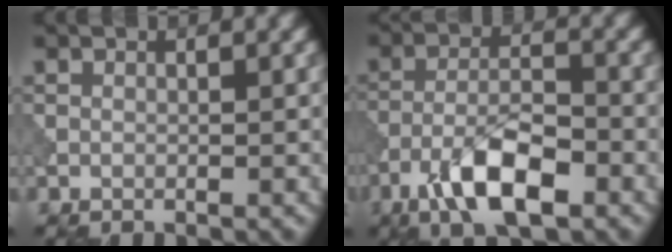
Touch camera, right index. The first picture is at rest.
{"total": 6.9, "force": [-3.9, 2.3, 5.2], "torque": [-0.096, 0.005, -0.076]}